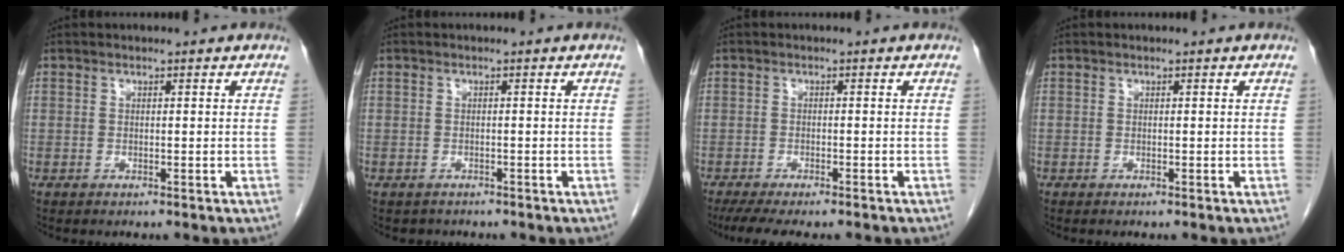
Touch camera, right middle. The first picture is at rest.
{"total": 1.6, "force": [-1.4, 0.9, 0.0], "torque": [-0.008, 0.000, -0.022]}
{"total": 8.4, "force": [-6.9, 1.6, 4.4], "torque": [-0.060, -0.009, -0.104]}
{"total": 0.0}